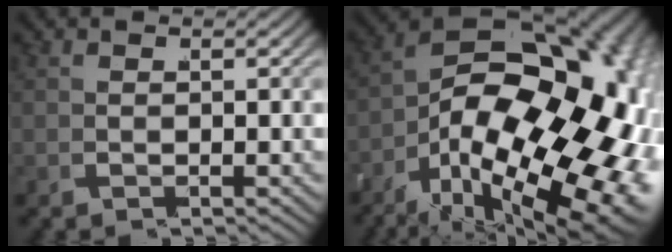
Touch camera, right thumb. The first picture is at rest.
{"total": 28.6, "force": [-3.6, 17.8, 22.1], "torque": [-0.369, -0.068, -0.016]}